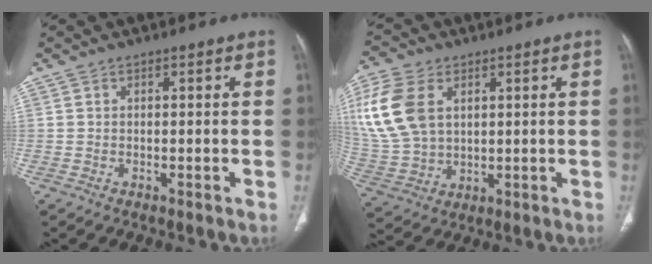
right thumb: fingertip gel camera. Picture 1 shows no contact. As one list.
[{"total": 15.7, "force": [4.7, 10.5, 10.6], "torque": [-0.235, -0.007, 0.103]}]